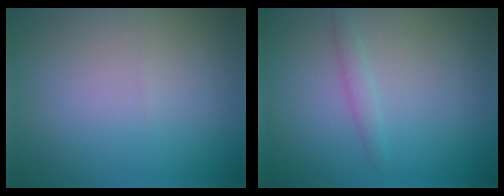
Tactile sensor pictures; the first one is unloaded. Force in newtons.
{"total": 1.0, "press": 1.0, "slide": 0.1}